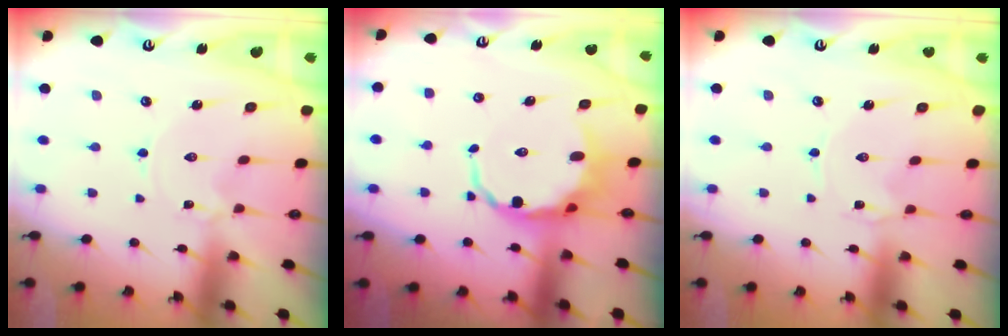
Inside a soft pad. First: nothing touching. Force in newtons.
{"total": 9.0, "press": 8.6, "slide": 2.6}
{"total": 0.8, "press": 0.8, "slide": 0.1}